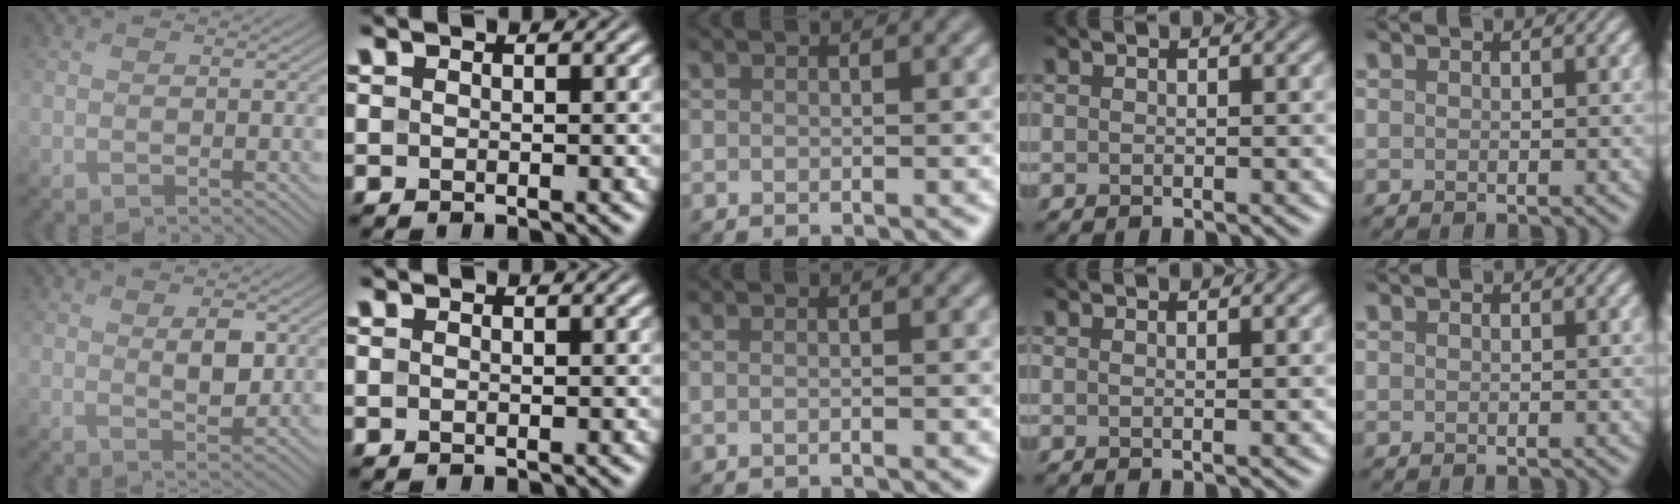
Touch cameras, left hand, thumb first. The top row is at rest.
{"thumb": {"total": 3.2, "force": [0.8, 1.4, 2.7], "torque": [-0.058, -0.007, 0.019]}, "middle": {"total": 1.0, "force": [-0.2, 0.5, 0.9], "torque": [-0.008, -0.014, -0.019]}, "ring": {"total": 0.8, "force": [0.3, 0.4, 0.7], "torque": [-0.004, -0.001, -0.003]}}